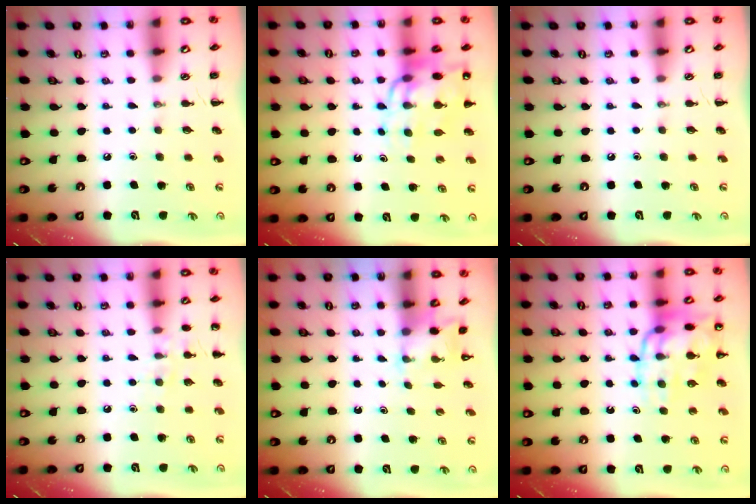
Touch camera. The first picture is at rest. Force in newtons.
{"total": 13.6, "press": 13.1, "slide": 3.9}
{"total": 0.0}
{"total": 7.3, "press": 7.2, "slide": 1.5}
{"total": 2.0, "press": 2.0, "slide": 0.5}
{"total": 15.2, "press": 15.1, "slide": 1.8}